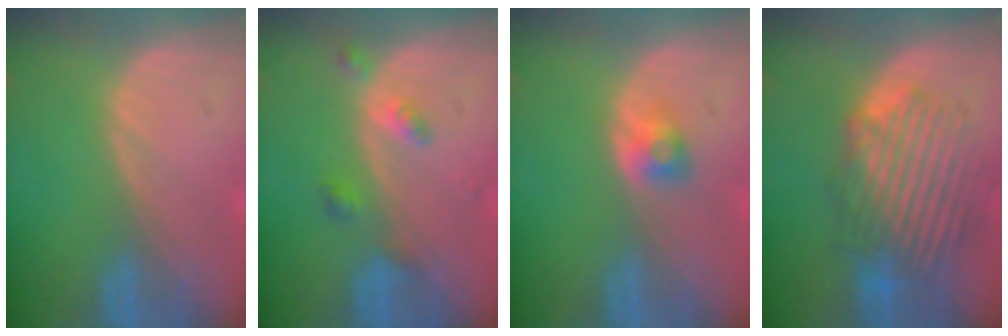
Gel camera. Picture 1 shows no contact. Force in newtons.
{"total": 3.1, "press": 3.1, "slide": 0.2}
{"total": 2.6, "press": 2.3, "slide": 1.2}
{"total": 8.7, "press": 8.6, "slide": 1.3}